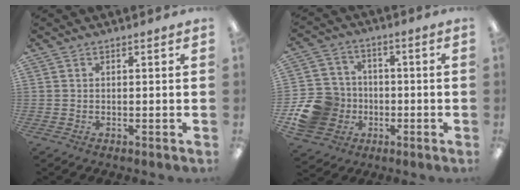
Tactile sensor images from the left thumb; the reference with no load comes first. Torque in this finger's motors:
{"motor_torque": [-0.04, 0.19, 0.04, -0.01, 0.01]}